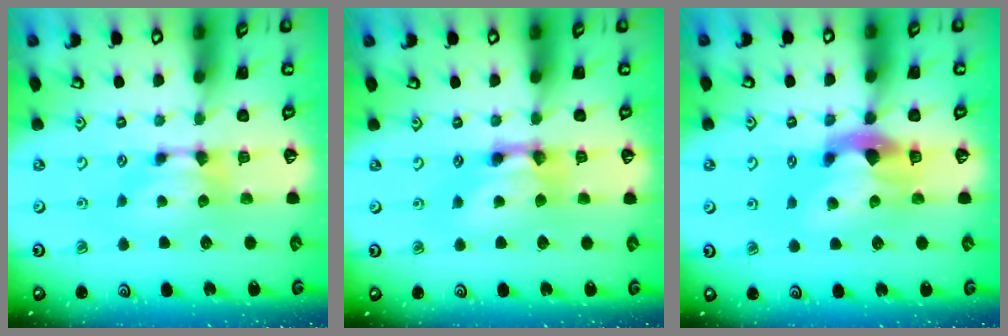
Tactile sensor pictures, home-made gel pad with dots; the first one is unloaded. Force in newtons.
{"total": 3.6, "press": 3.6, "slide": 0.3}
{"total": 5.8, "press": 5.6, "slide": 1.5}